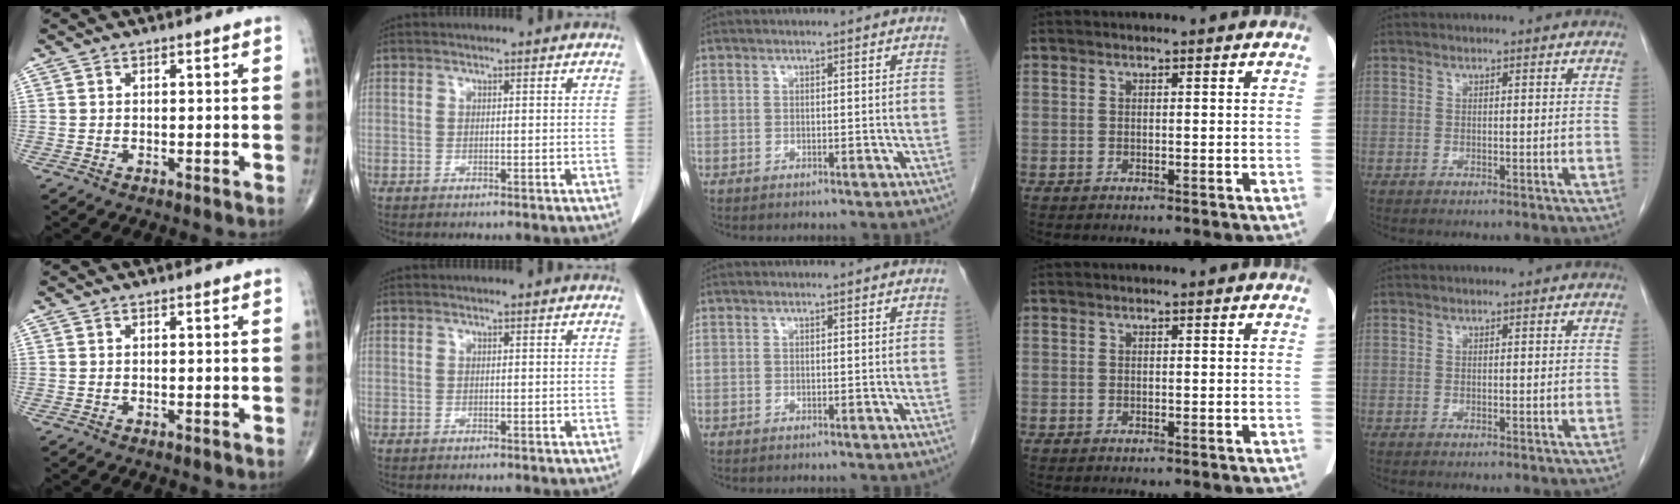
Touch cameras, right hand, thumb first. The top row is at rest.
{}